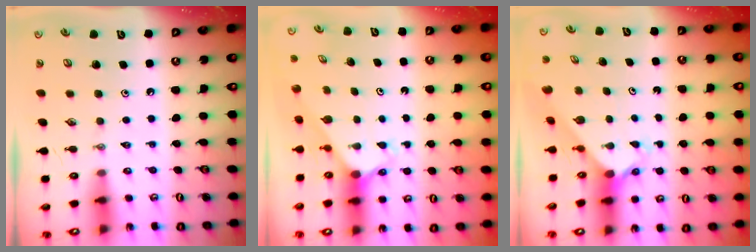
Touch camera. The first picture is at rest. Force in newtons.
{"total": 2.4, "press": 2.4, "slide": 0.2}
{"total": 2.5, "press": 2.5, "slide": 0.3}